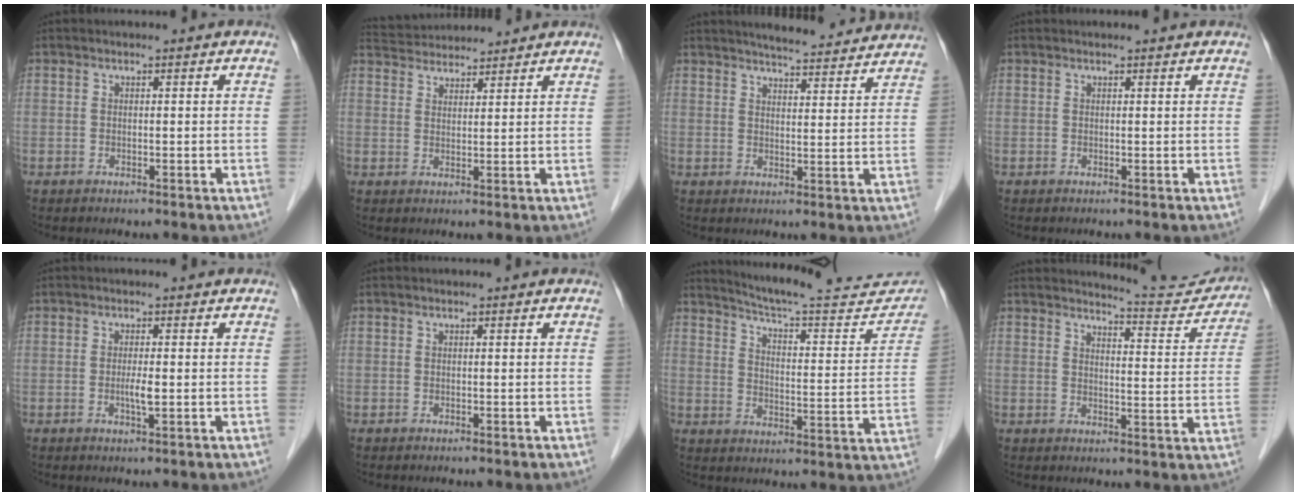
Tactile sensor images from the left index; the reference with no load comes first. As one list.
[{"total": 7.3, "force": [7.2, 1.0, 1.2], "torque": [-0.029, 0.036, 0.118]}, {"total": 13.0, "force": [12.3, 1.4, 4.0], "torque": [-0.050, 0.002, 0.147]}, {"total": 1.3, "force": [1.3, 0.1, 0.3], "torque": [-0.010, 0.008, 0.015]}, {"total": 2.0, "force": [-0.3, 0.1, 2.0], "torque": [-0.040, -0.003, -0.005]}, {"total": 0.0}, {"total": 22.0, "force": [20.6, 2.4, 7.4], "torque": [-0.098, -0.055, 0.262]}, {"total": 9.6, "force": [9.6, 0.3, 0.2], "torque": [0.002, -0.032, 0.110]}]